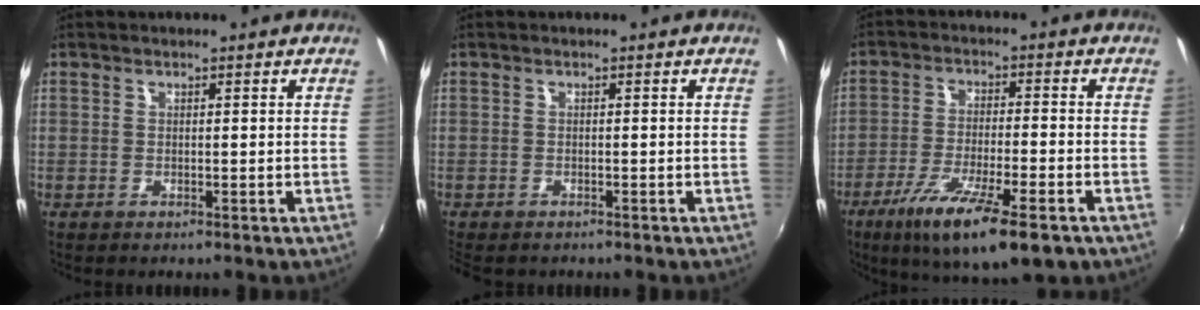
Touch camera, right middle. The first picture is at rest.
{"total": 2.2, "force": [-1.7, 1.0, 0.8], "torque": [-0.020, -0.009, -0.026]}
{"total": 15.0, "force": [-8.9, 2.9, 11.7], "torque": [-0.220, -0.043, -0.151]}